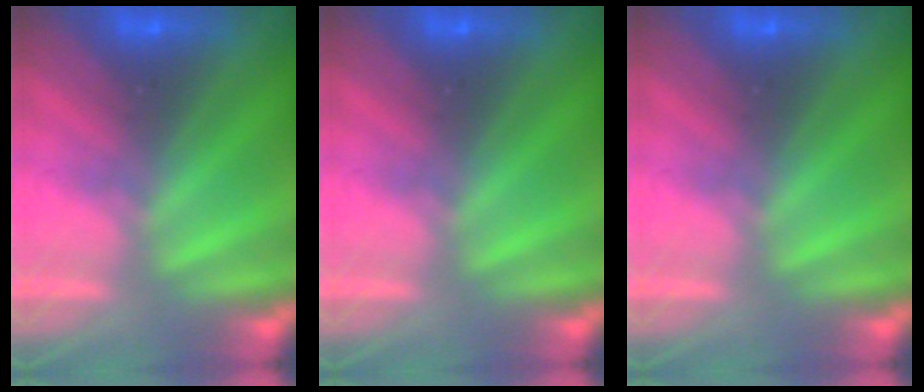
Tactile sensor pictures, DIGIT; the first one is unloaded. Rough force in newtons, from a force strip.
{"total": 0.0}
{"total": 0.0}